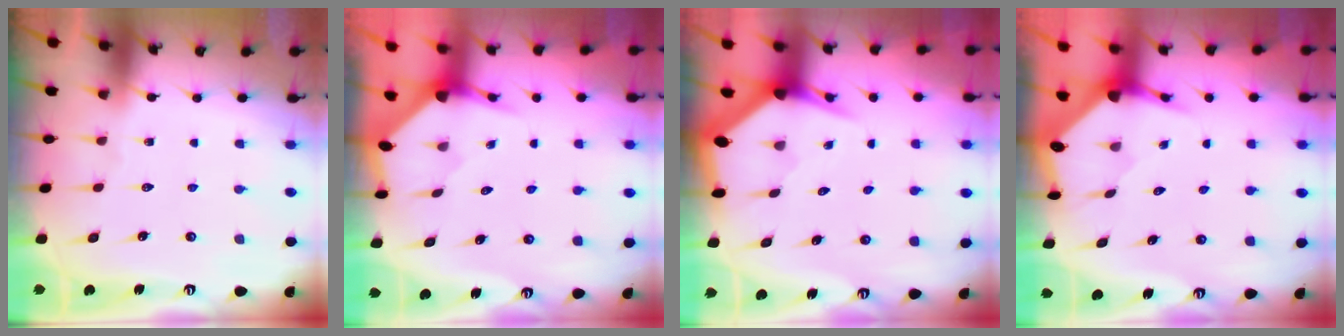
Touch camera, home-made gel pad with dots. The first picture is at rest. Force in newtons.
{"total": 3.1, "press": 3.1, "slide": 0.1}
{"total": 4.4, "press": 4.3, "slide": 0.5}
{"total": 3.6, "press": 3.6, "slide": 0.5}